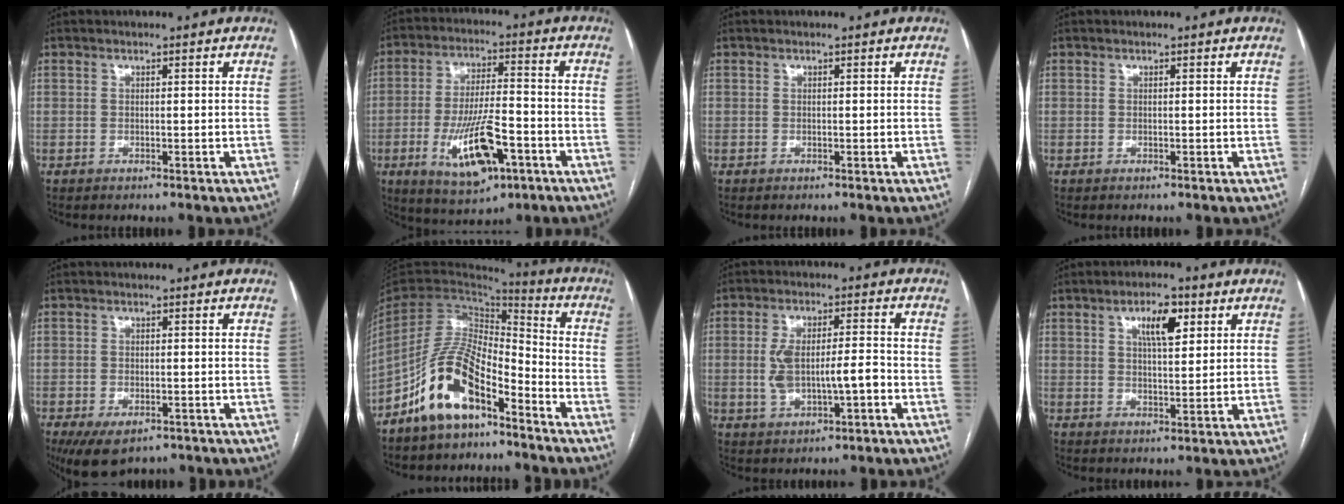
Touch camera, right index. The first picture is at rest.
{"total": 12.9, "force": [-5.0, 4.1, 11.1], "torque": [-0.207, -0.006, -0.076]}
{"total": 0.0}
{"total": 0.0}
{"total": 6.8, "force": [-4.4, 3.4, 3.8], "torque": [-0.063, -0.007, -0.064]}
{"total": 12.5, "force": [-8.0, 4.8, 8.3], "torque": [-0.174, 0.017, -0.150]}
{"total": 7.9, "force": [-1.3, 2.8, 7.3], "torque": [-0.146, 0.017, -0.013]}
{"total": 6.0, "force": [2.7, 2.1, 5.0], "torque": [-0.086, 0.008, 0.045]}